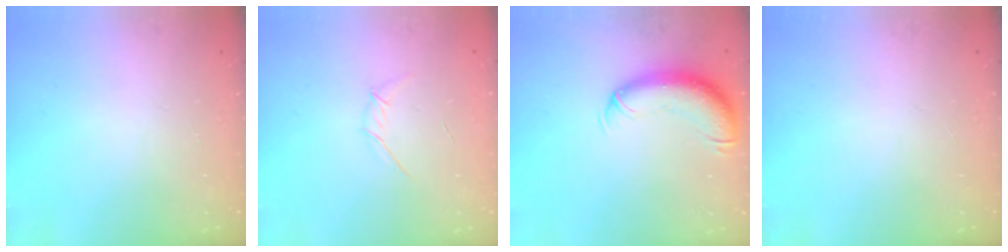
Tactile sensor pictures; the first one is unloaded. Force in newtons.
{"total": 4.2, "press": 4.2, "slide": 0.8}
{"total": 12.5, "press": 12.2, "slide": 3.0}
{"total": 0.0}